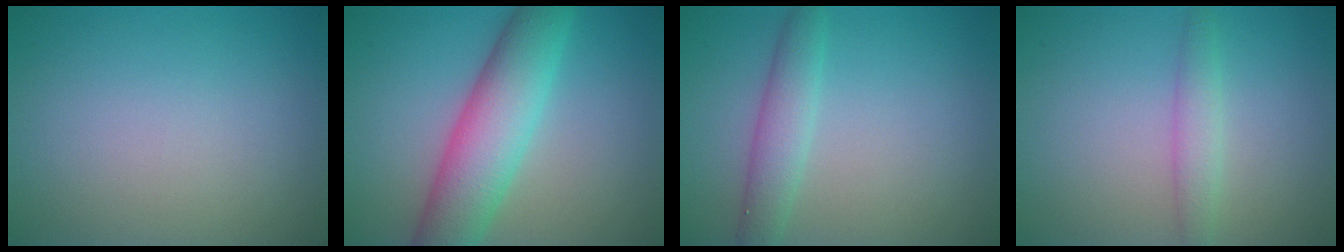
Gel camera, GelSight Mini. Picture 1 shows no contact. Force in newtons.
{"total": 7.6, "press": 7.6, "slide": 0.3}
{"total": 2.9, "press": 2.9, "slide": 0.1}
{"total": 2.1, "press": 2.1, "slide": 0.0}